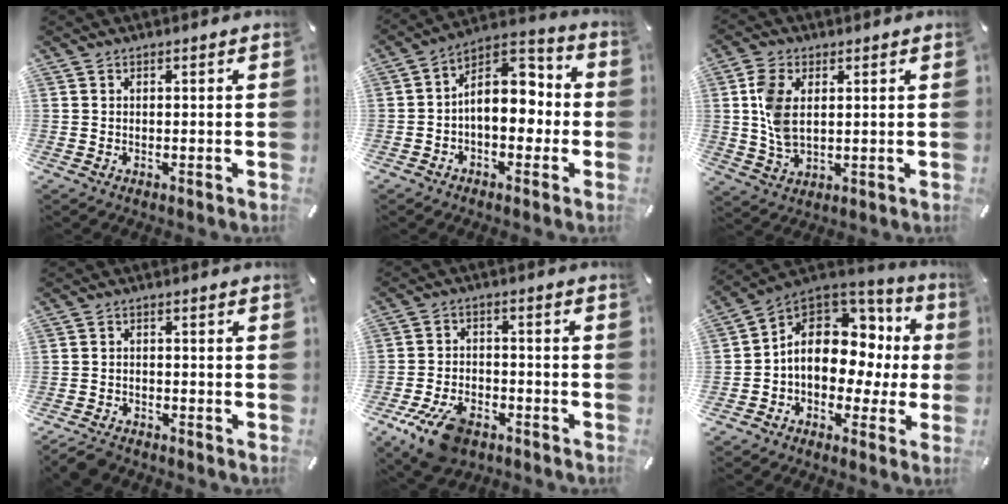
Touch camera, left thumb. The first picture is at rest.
{"total": 11.5, "force": [-0.7, 8.1, 8.1], "torque": [-0.106, -0.001, -0.014]}
{"total": 8.4, "force": [1.7, 5.3, 6.3], "torque": [-0.139, 0.002, 0.030]}
{"total": 3.6, "force": [-3.2, 1.3, 0.9], "torque": [-0.033, 0.010, -0.067]}
{"total": 10.7, "force": [-6.6, 5.7, 6.2], "torque": [-0.119, 0.034, -0.116]}
{"total": 13.0, "force": [1.1, 10.1, 8.2], "torque": [-0.126, -0.008, 0.016]}